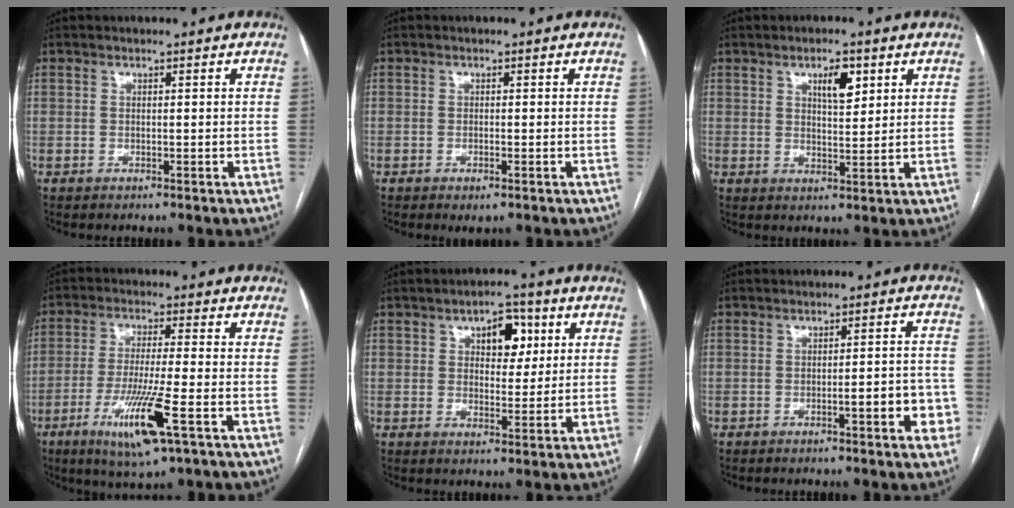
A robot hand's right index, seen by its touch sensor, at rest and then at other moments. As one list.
[{"total": 1.5, "force": [-0.7, 0.4, 1.3], "torque": [-0.016, -0.003, -0.004]}, {"total": 4.7, "force": [2.3, 1.6, 3.7], "torque": [-0.061, 0.001, 0.039]}, {"total": 10.9, "force": [-4.6, 0.2, 9.9], "torque": [-0.189, -0.024, -0.079]}, {"total": 6.4, "force": [2.5, 3.4, 4.8], "torque": [-0.065, 0.015, 0.038]}, {"total": 5.7, "force": [-2.4, 1.1, 5.1], "torque": [-0.054, 0.016, -0.026]}]